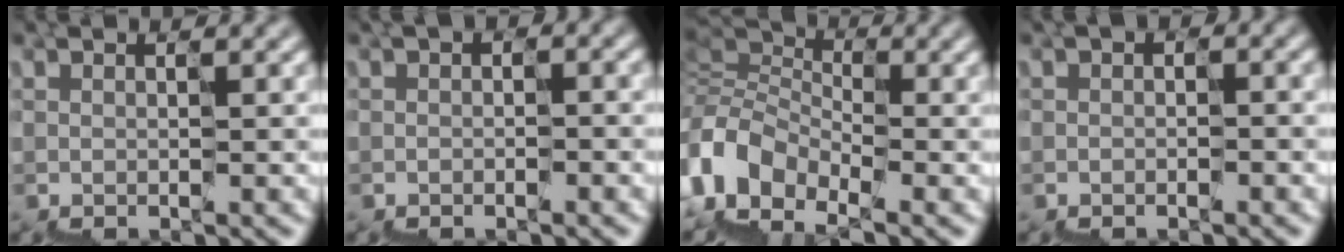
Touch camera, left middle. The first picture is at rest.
{"total": 1.0, "force": [-0.7, 0.5, 0.6], "torque": [-0.003, 0.004, -0.014]}
{"total": 5.1, "force": [-4.5, 2.4, 0.2], "torque": [-0.014, 0.000, -0.106]}
{"total": 0.9, "force": [-0.8, 0.3, 0.3], "torque": [0.000, 0.002, -0.015]}